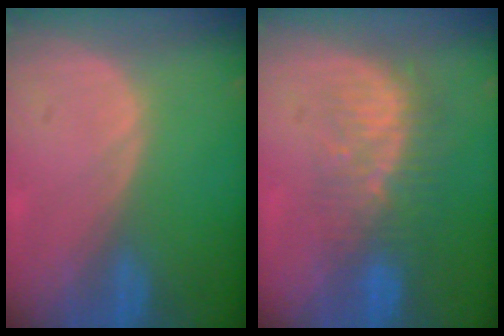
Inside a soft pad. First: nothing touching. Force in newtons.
{"total": 8.4, "press": 7.5, "slide": 3.8}